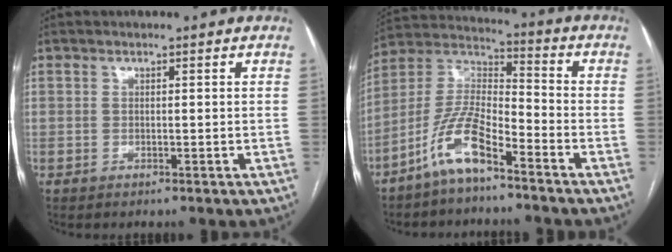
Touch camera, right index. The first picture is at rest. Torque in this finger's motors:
{"motor_torque": [0.16, -0.08, -0.10, -0.12]}